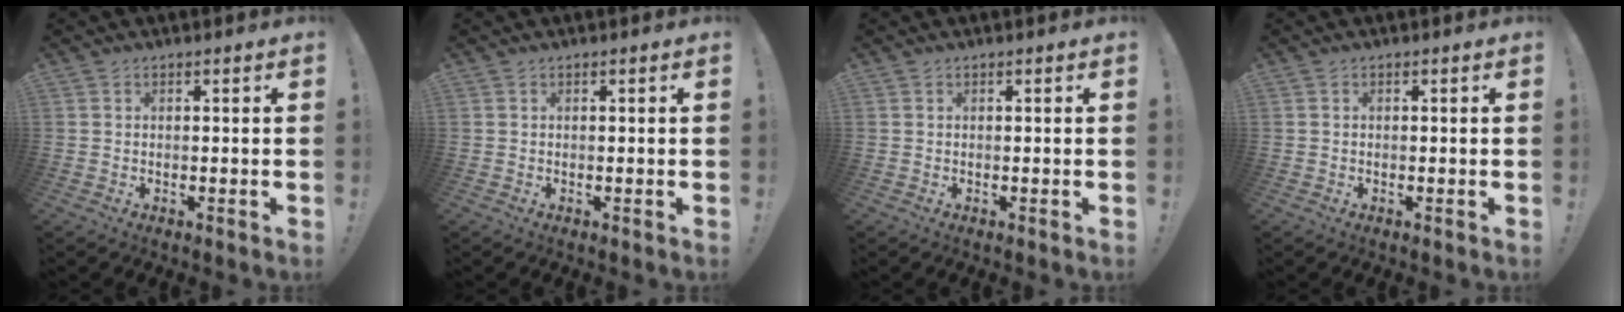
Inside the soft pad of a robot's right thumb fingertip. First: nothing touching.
{"total": 0.0}
{"total": 0.0}
{"total": 0.0}